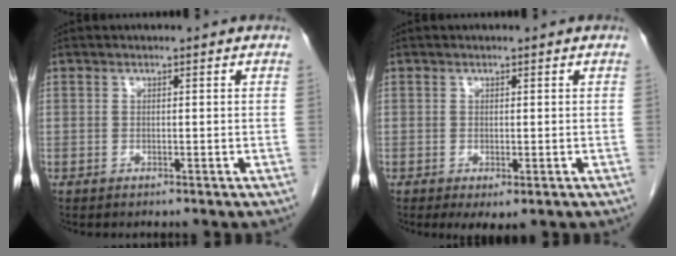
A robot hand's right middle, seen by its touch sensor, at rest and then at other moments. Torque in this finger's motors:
{"motor_torque": [0.59, -0.33, 0.26, 0.08]}